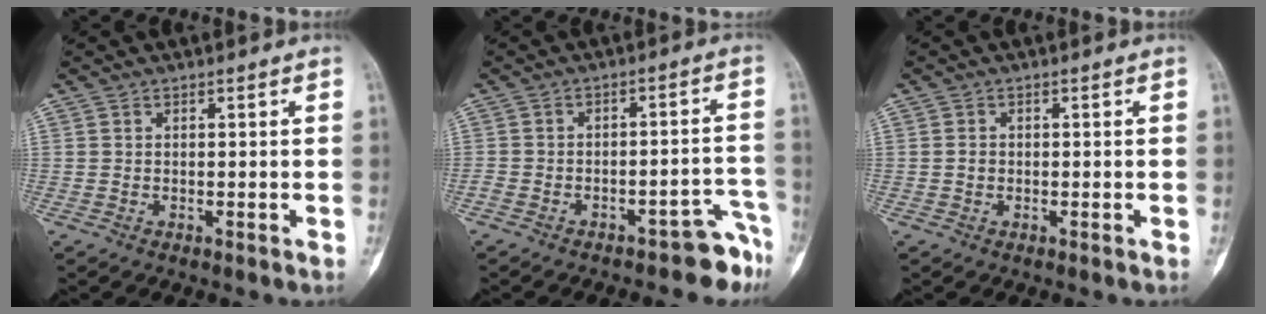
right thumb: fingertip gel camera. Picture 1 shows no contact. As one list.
[{"total": 7.7, "force": [-6.3, 3.1, 3.1], "torque": [-0.002, 0.092, -0.084]}, {"total": 1.1, "force": [-0.1, 0.9, 0.6], "torque": [-0.007, 0.003, -0.001]}]